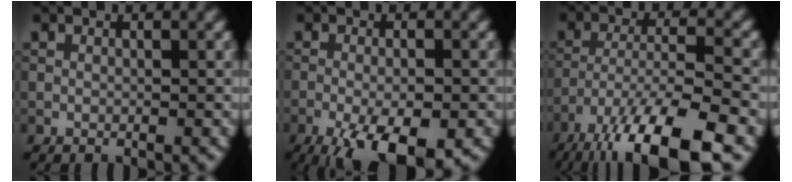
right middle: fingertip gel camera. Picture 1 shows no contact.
{"total": 7.8, "force": [-4.2, 2.5, 6.1], "torque": [-0.104, -0.014, -0.066]}
{"total": 12.7, "force": [-8.6, 3.4, 8.8], "torque": [-0.171, -0.015, -0.149]}